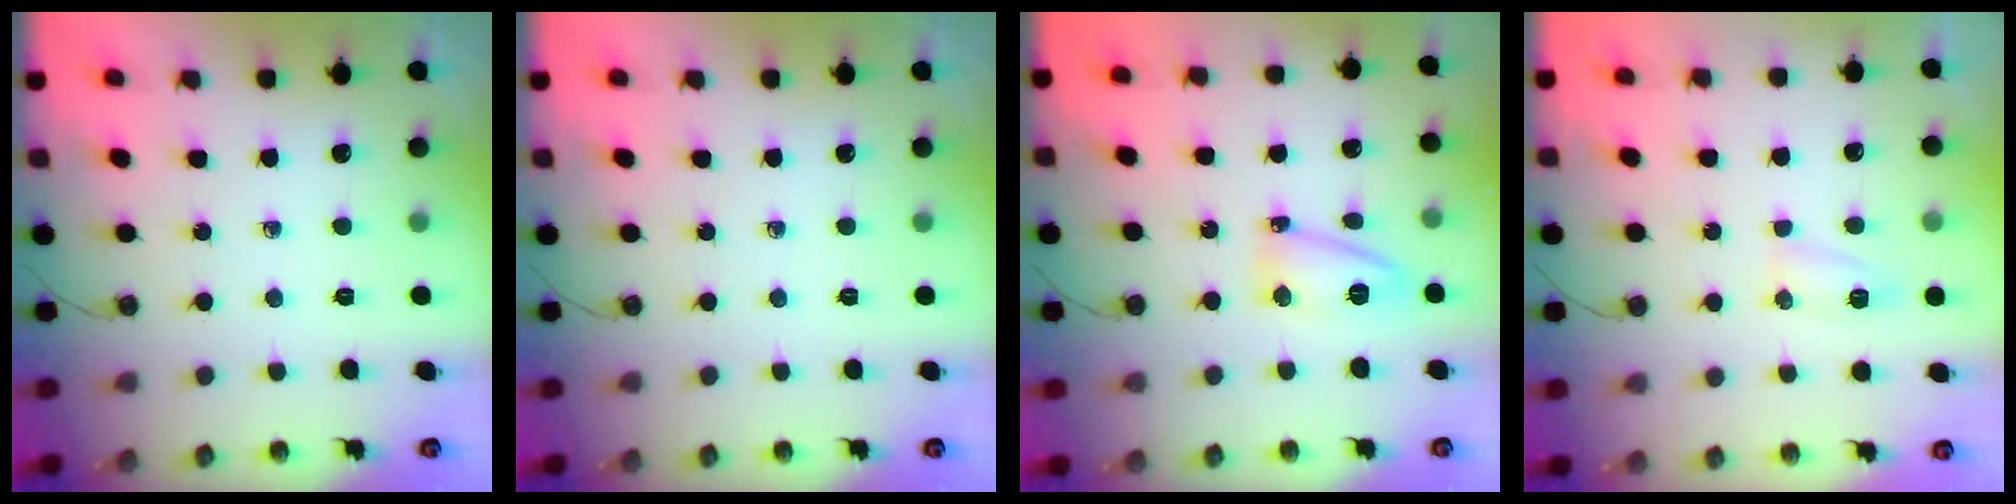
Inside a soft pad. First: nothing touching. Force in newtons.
{"total": 0.0}
{"total": 8.1, "press": 8.1, "slide": 0.6}
{"total": 11.5, "press": 6.0, "slide": 9.8}